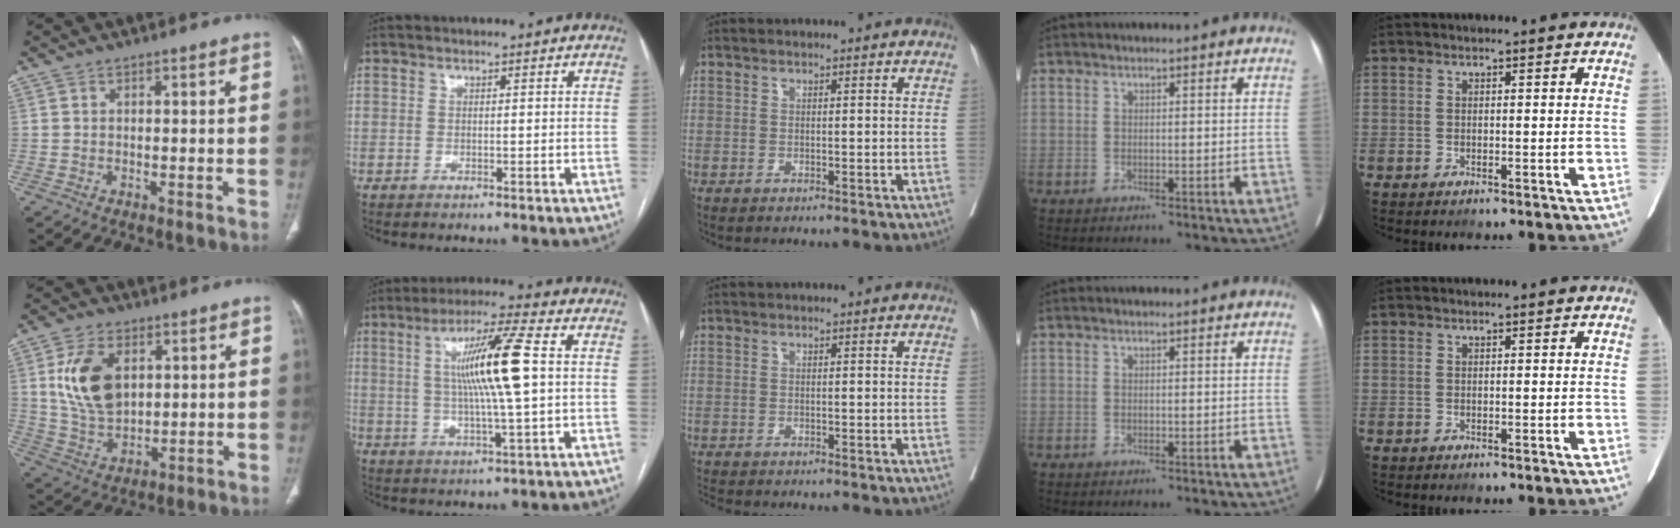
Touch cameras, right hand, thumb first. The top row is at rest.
{"thumb": {"total": 12.6, "force": [3.4, 7.9, 9.2], "torque": [-0.160, -0.014, 0.074]}, "index": {"total": 11.7, "force": [1.7, -0.2, 11.6], "torque": [-0.209, 0.004, 0.028]}, "middle": {"total": 1.2, "force": [-1.2, -0.1, 0.2], "torque": [-0.015, -0.007, -0.023]}}